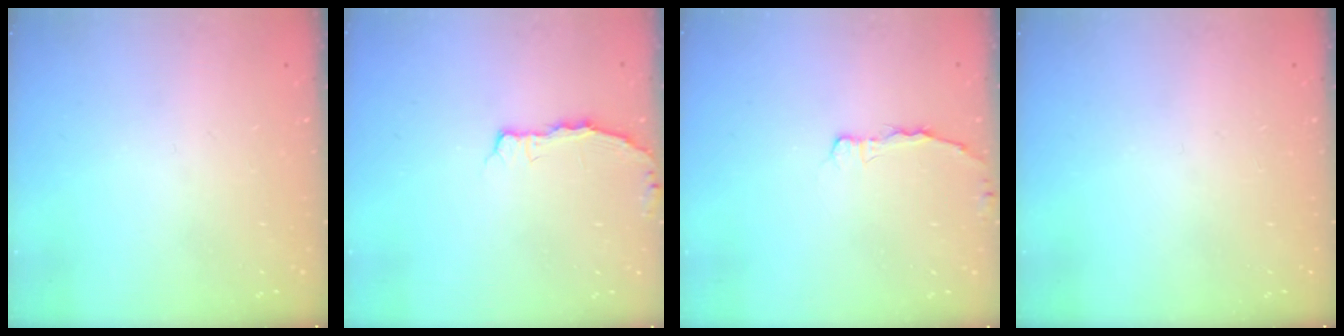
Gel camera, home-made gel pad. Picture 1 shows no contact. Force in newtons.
{"total": 2.9, "press": 2.9, "slide": 0.5}
{"total": 2.1, "press": 2.1, "slide": 0.4}
{"total": 0.0}